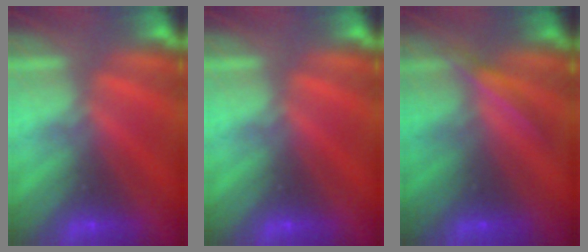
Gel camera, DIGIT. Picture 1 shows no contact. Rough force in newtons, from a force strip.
{"total": 0.0}
{"total": 2.0}